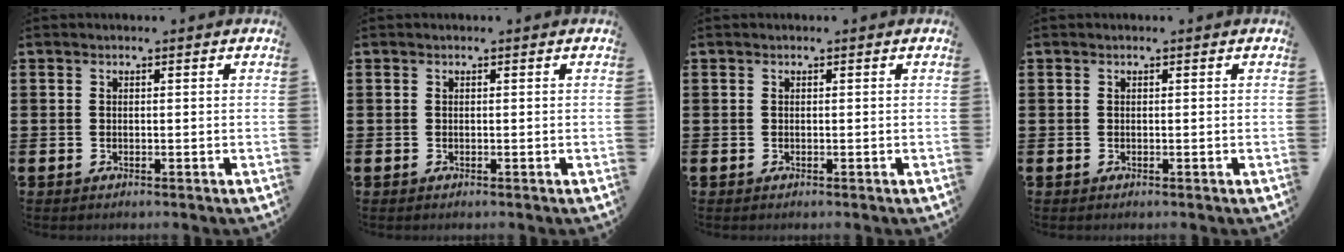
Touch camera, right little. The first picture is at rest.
{"total": 0.0}
{"total": 0.0}
{"total": 0.0}